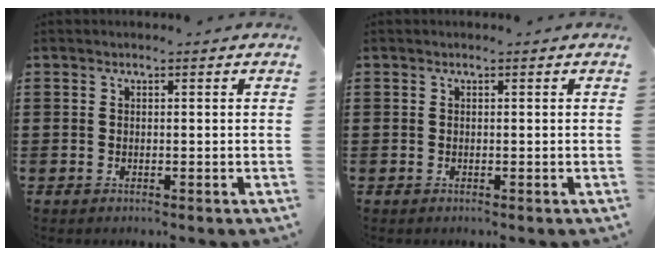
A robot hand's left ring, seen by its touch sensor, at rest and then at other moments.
{"total": 0.0}